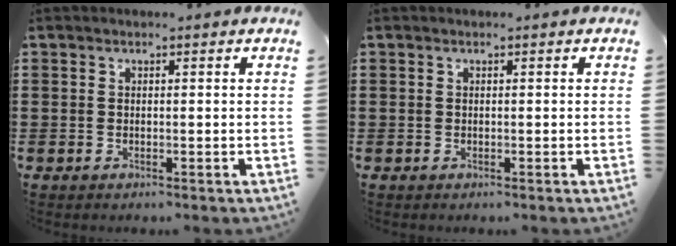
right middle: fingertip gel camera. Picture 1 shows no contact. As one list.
[{"total": 0.0}]